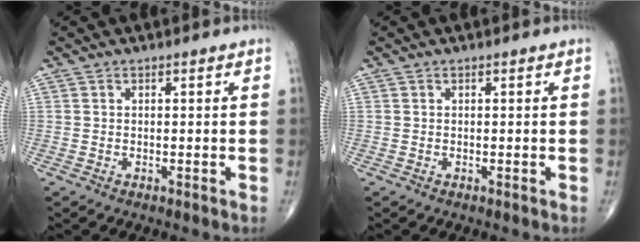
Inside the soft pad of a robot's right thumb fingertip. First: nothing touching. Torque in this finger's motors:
{"motor_torque": [0.00, 0.00, 0.00, 0.00, 0.00]}